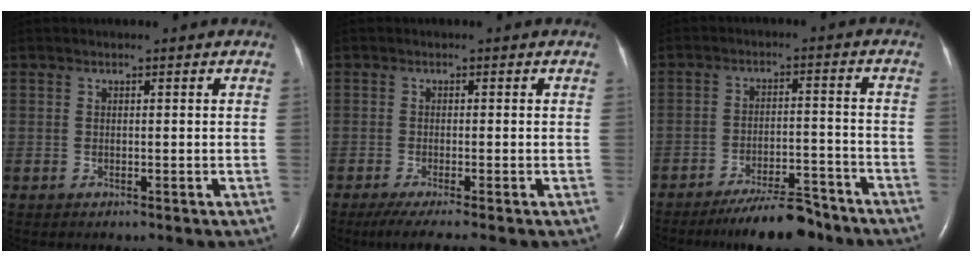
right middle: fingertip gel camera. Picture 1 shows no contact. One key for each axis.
{"total": 4.9, "fx": -3.9, "fy": -0.7, "fz": 2.9, "tx": -0.041, "ty": -0.015, "tz": -0.066}
{"total": 8.9, "fx": -7.7, "fy": 1.5, "fz": 4.1, "tx": -0.059, "ty": -0.006, "tz": -0.128}